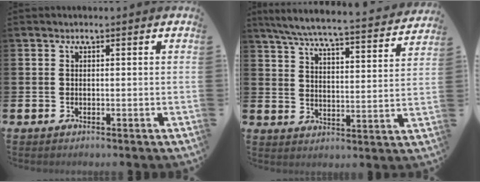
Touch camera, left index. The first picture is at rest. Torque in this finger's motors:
{"motor_torque": [0.84, -1.30, 0.48, 0.21]}